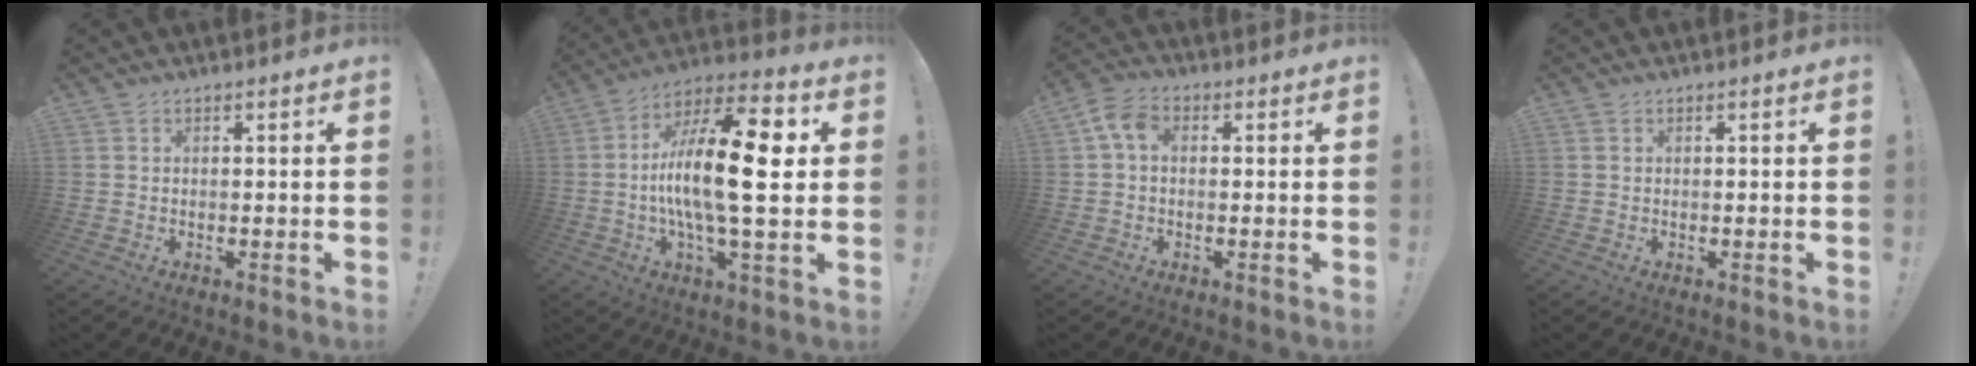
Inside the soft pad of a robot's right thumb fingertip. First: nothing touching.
{"total": 20.8, "force": [0.4, 5.9, 20.0], "torque": [-0.372, -0.004, -0.001]}
{"total": 6.3, "force": [1.0, 4.1, 4.7], "torque": [-0.097, 0.012, 0.023]}
{"total": 0.0}